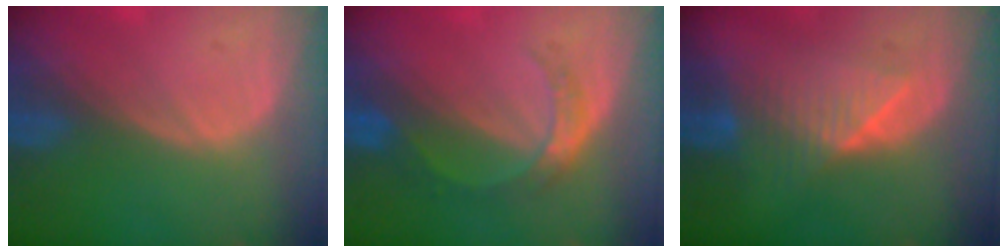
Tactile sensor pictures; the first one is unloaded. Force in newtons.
{"total": 5.3, "press": 4.8, "slide": 2.2}
{"total": 6.6, "press": 6.6, "slide": 0.5}